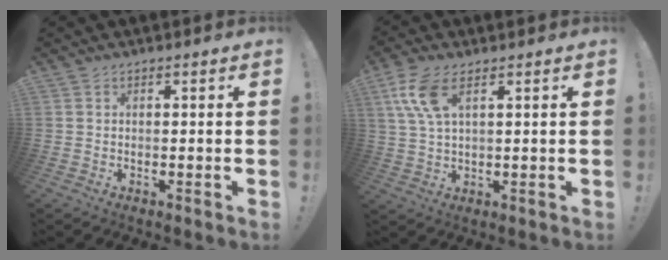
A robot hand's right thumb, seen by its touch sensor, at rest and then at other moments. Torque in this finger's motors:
{"motor_torque": [0.77, 0.81, 0.31, 0.42, 0.04]}